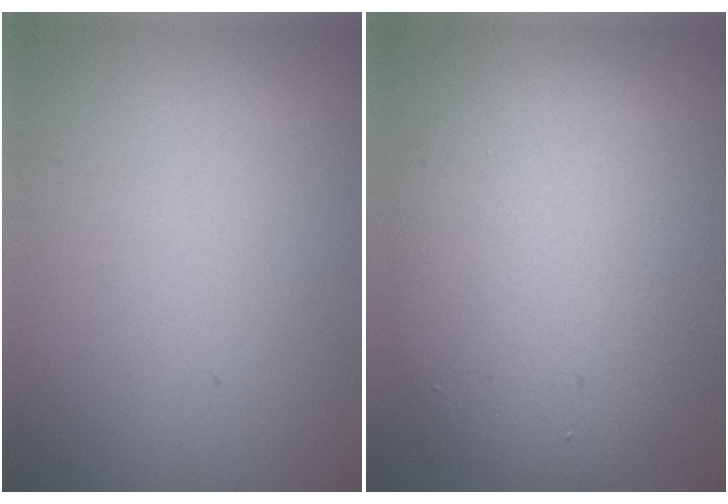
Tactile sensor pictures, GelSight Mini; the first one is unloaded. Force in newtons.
{"total": 10.4, "press": 10.4, "slide": 0.2}